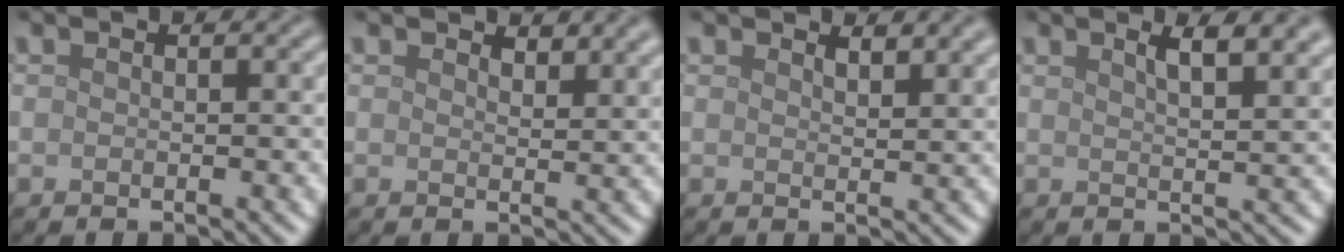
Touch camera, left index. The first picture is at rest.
{"total": 2.7, "force": [2.4, 0.7, 0.9], "torque": [-0.016, 0.000, 0.037]}
{"total": 2.2, "force": [1.8, 0.5, 1.1], "torque": [-0.012, -0.001, 0.033]}
{"total": 4.7, "force": [2.9, 1.4, 3.4], "torque": [-0.029, 0.020, 0.030]}